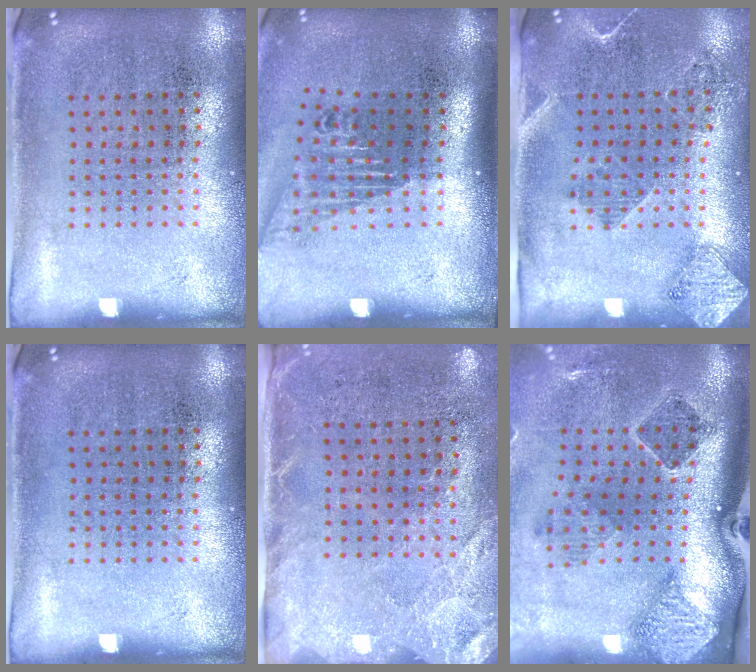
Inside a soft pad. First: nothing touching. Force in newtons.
{"total": 1.7, "press": 1.3, "slide": 1.2}
{"total": 1.8, "press": 1.6, "slide": 0.9}
{"total": 0.0}
{"total": 2.7, "press": 2.2, "slide": 1.6}
{"total": 2.3, "press": 1.7, "slide": 1.5}